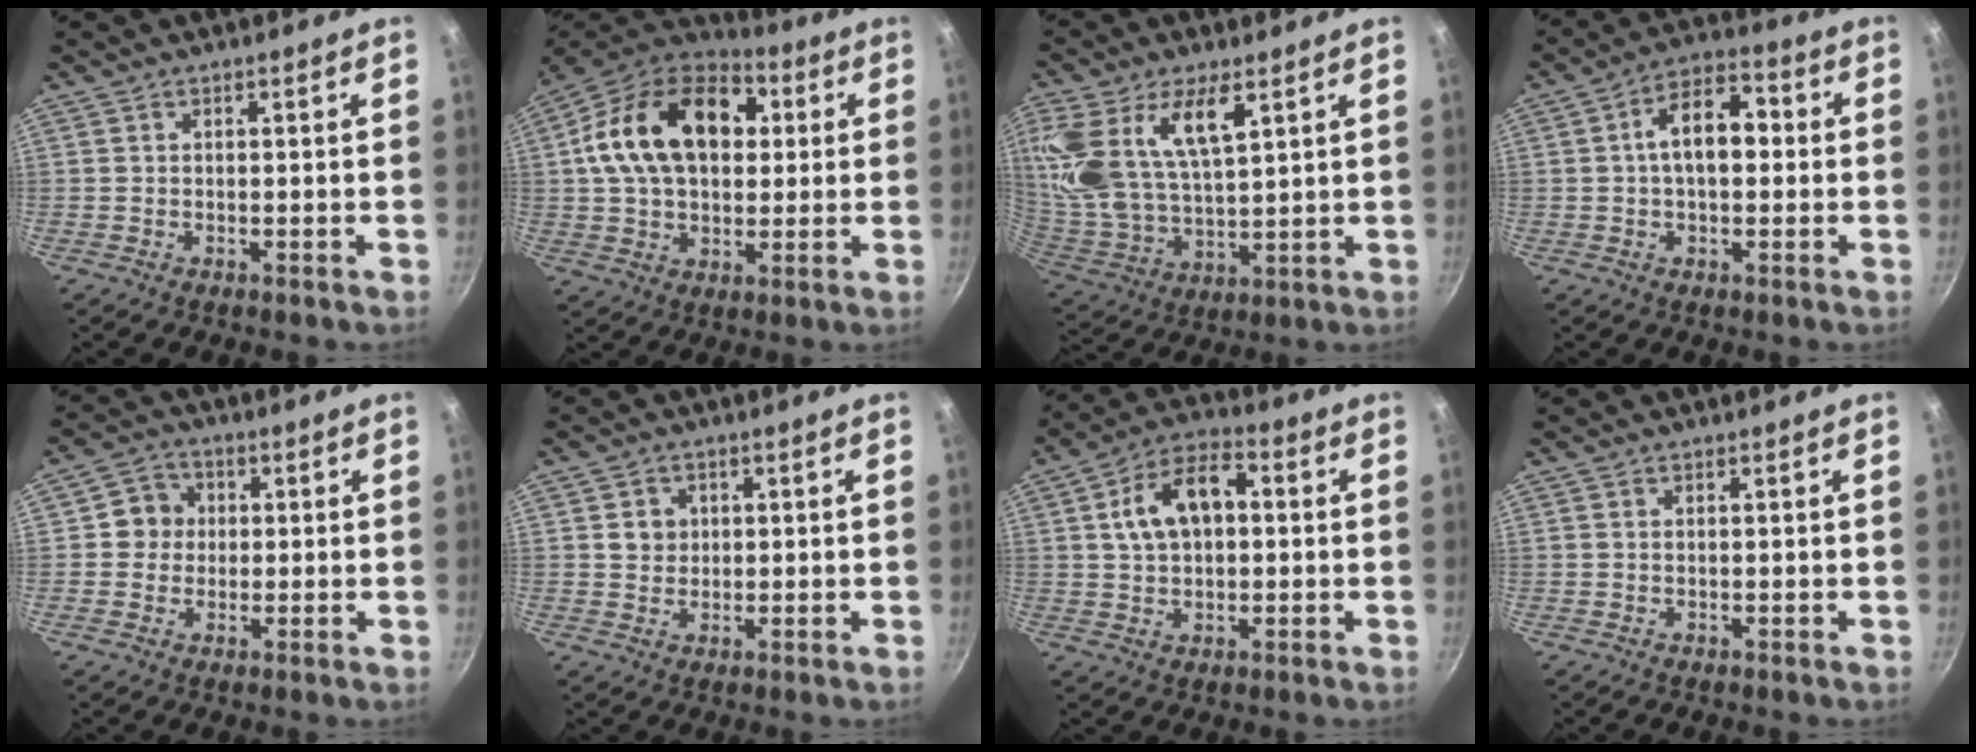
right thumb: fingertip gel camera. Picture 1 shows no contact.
{"total": 22.0, "force": [4.0, 14.5, 16.0], "torque": [-0.261, 0.019, 0.061]}
{"total": 20.3, "force": [8.0, 9.8, 15.9], "torque": [-0.344, -0.017, 0.159]}
{"total": 10.2, "force": [0.9, 5.8, 8.3], "torque": [-0.127, 0.029, 0.007]}
{"total": 5.8, "force": [0.4, 5.4, 1.9], "torque": [-0.002, 0.009, -0.002]}
{"total": 3.5, "force": [0.8, 3.1, 1.2], "torque": [-0.001, -0.001, 0.014]}
{"total": 11.4, "force": [1.9, 6.9, 8.9], "torque": [-0.146, 0.022, 0.026]}
{"total": 0.0}